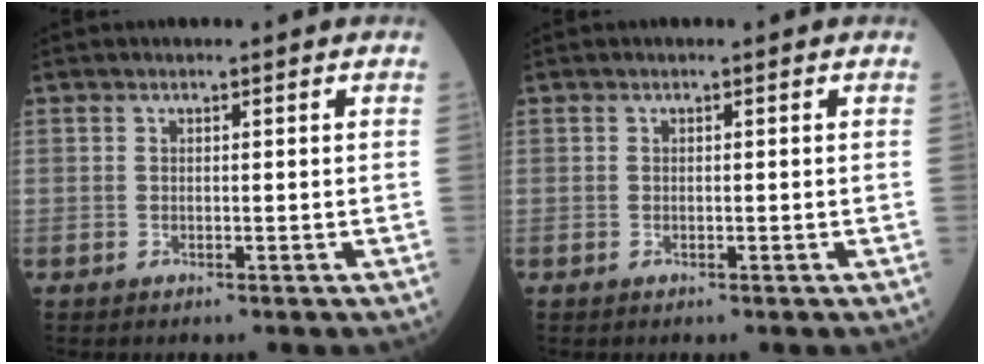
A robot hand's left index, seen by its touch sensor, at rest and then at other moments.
{"total": 0.0}